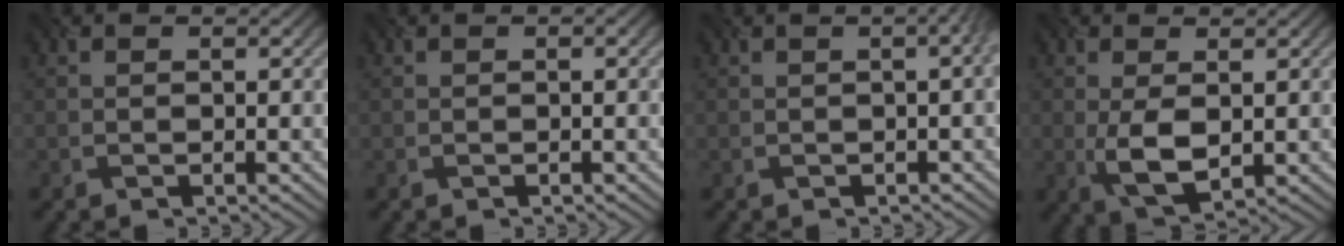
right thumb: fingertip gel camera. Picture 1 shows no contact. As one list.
[{"total": 1.0, "force": [0.3, 0.4, 0.8], "torque": [-0.006, 0.001, -0.003]}, {"total": 3.7, "force": [0.5, 1.8, 3.3], "torque": [-0.019, 0.025, -0.010]}, {"total": 4.3, "force": [-0.3, 2.1, 3.7], "torque": [-0.090, -0.002, 0.003]}]